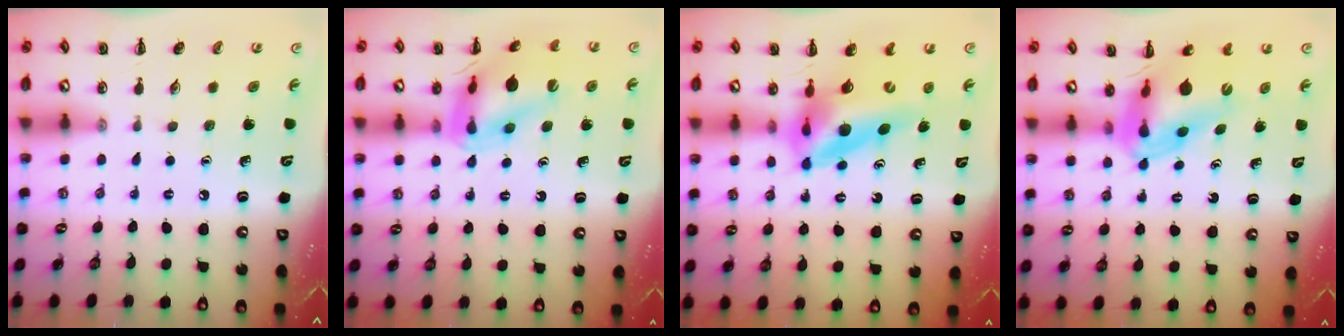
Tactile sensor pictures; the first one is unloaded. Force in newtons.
{"total": 14.9, "press": 14.8, "slide": 1.7}
{"total": 12.2, "press": 11.5, "slide": 4.0}
{"total": 12.5, "press": 11.8, "slide": 3.9}